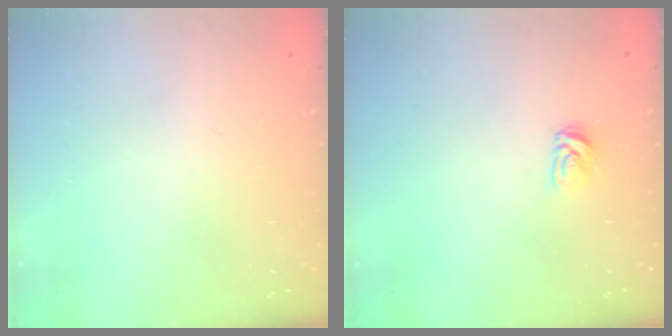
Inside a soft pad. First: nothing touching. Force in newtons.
{"total": 4.6, "press": 4.5, "slide": 0.5}